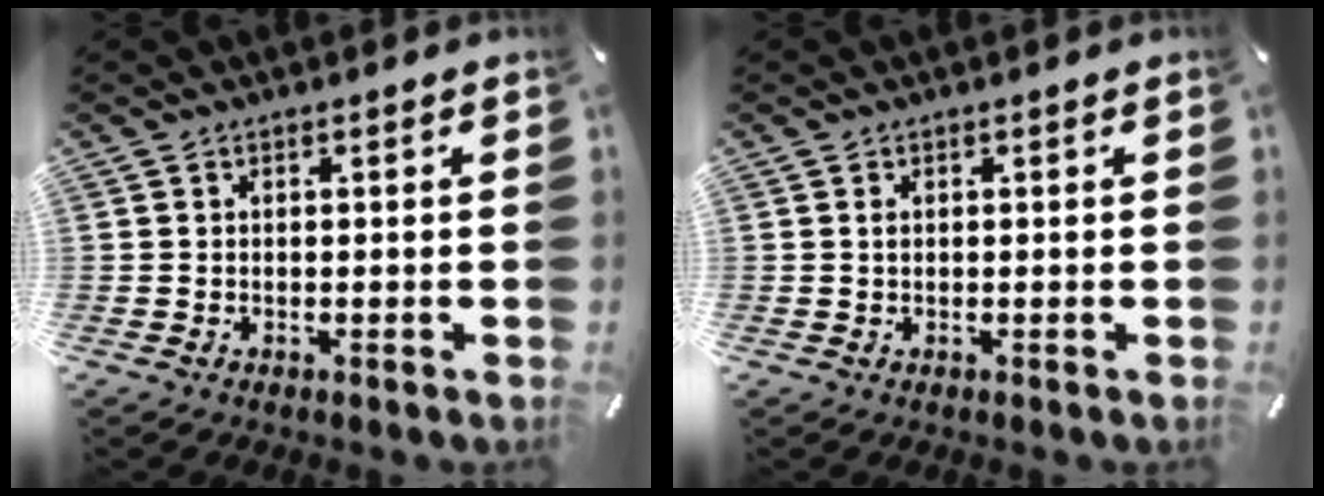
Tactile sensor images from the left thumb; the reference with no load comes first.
{"total": 0.6, "force": [0.1, 0.3, 0.5], "torque": [-0.011, 0.000, 0.002]}